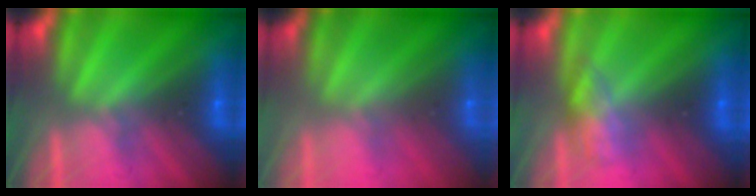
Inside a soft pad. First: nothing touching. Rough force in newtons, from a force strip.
{"total": 9.6}
{"total": 2.7}